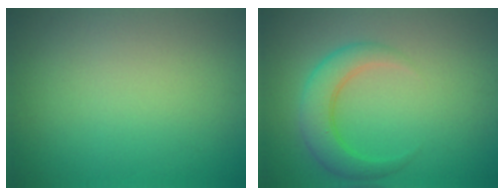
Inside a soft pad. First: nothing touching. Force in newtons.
{"total": 3.9, "press": 3.9, "slide": 0.1}